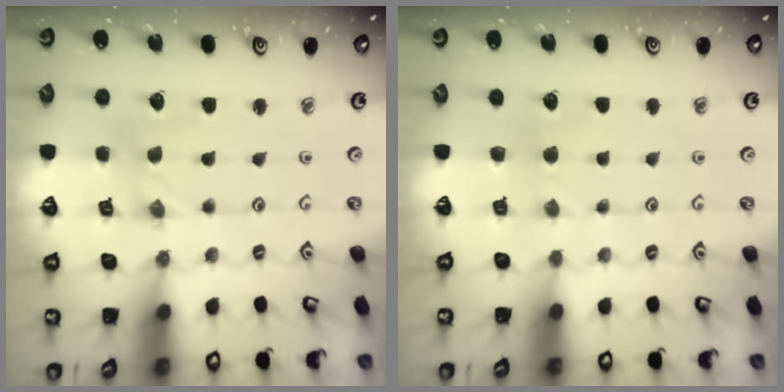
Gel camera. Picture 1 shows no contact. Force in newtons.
{"total": 3.2, "press": 3.1, "slide": 0.5}